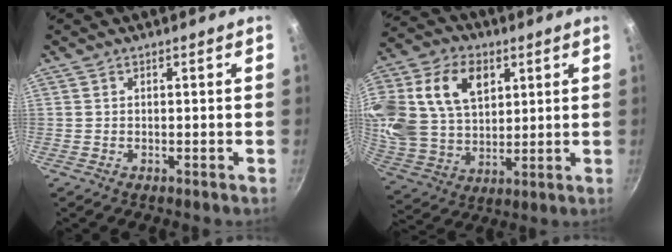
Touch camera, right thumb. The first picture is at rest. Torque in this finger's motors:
{"motor_torque": [1.10, 3.91, 0.99, -0.02, 0.55]}